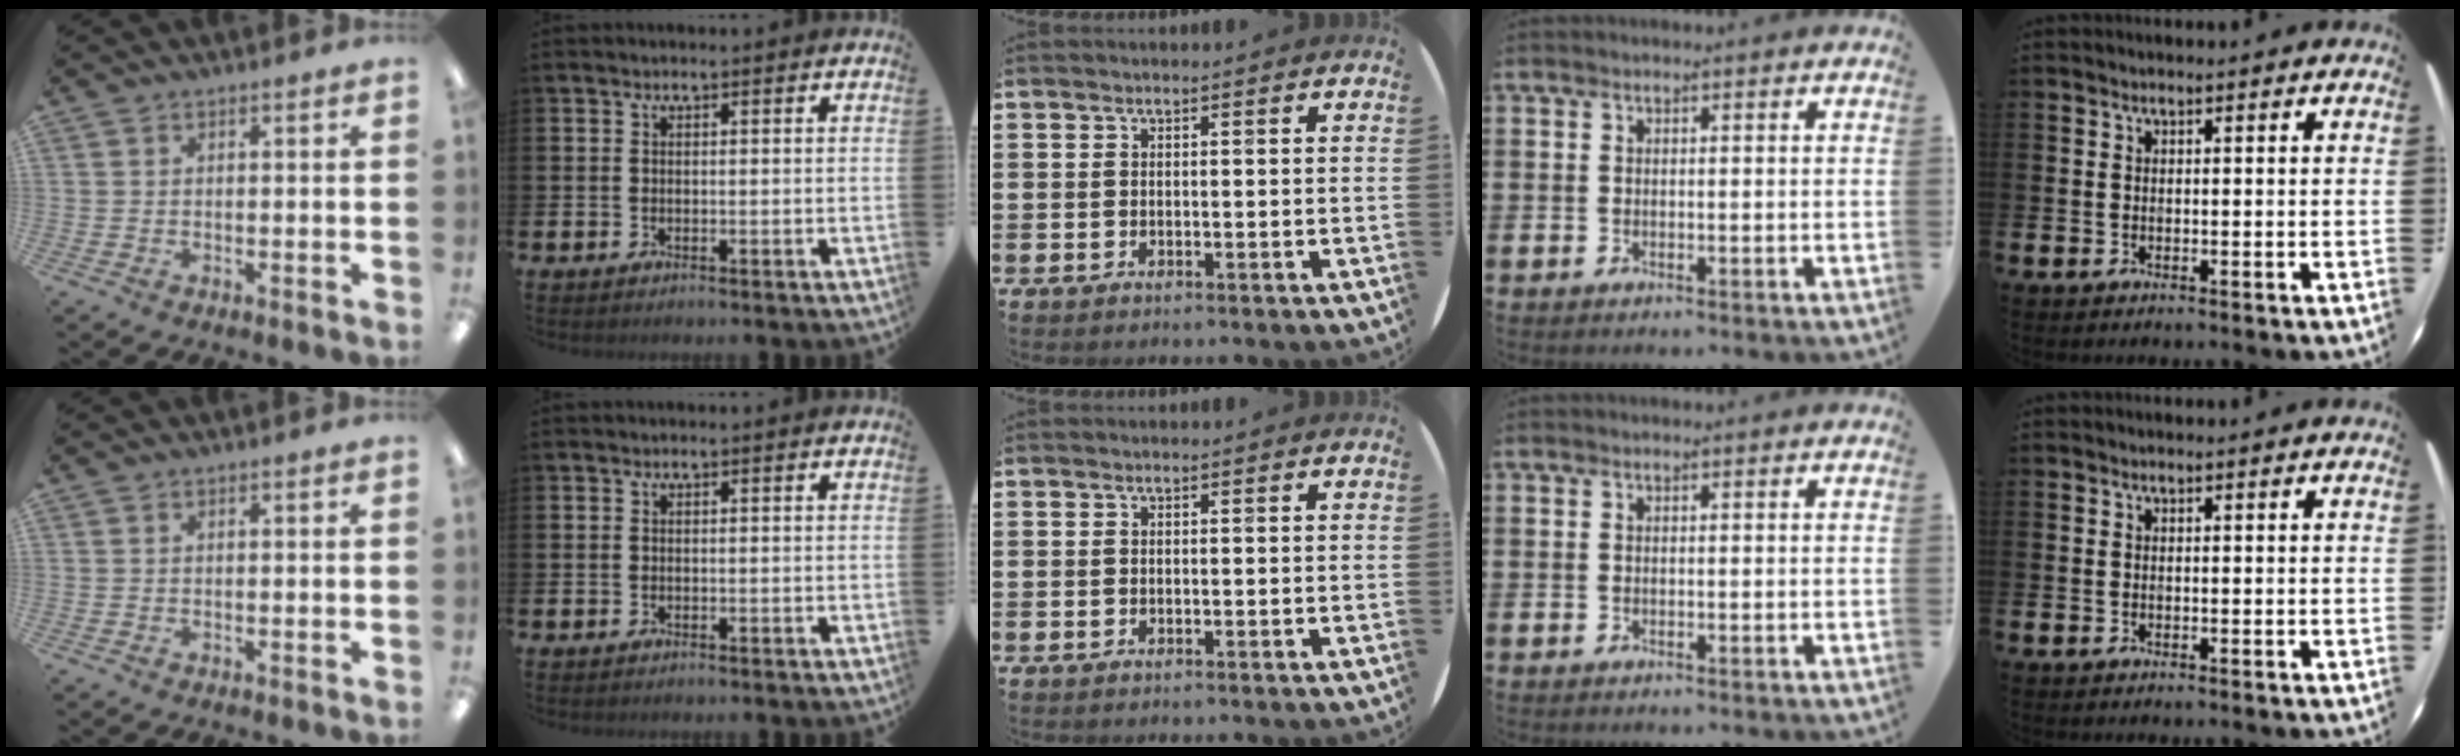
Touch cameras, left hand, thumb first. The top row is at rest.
{}